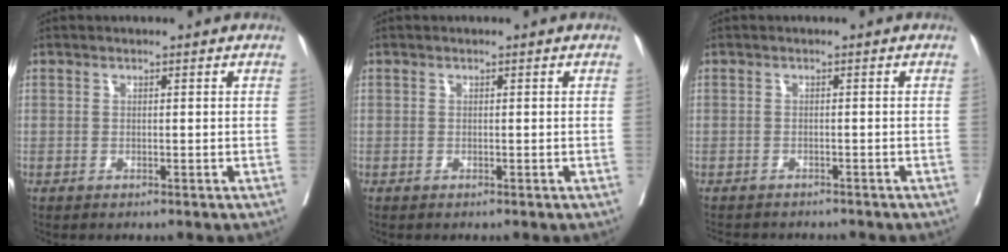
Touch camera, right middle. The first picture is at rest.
{"total": 0.0}
{"total": 7.3, "force": [-6.6, 2.0, 2.3], "torque": [-0.033, -0.004, -0.086]}